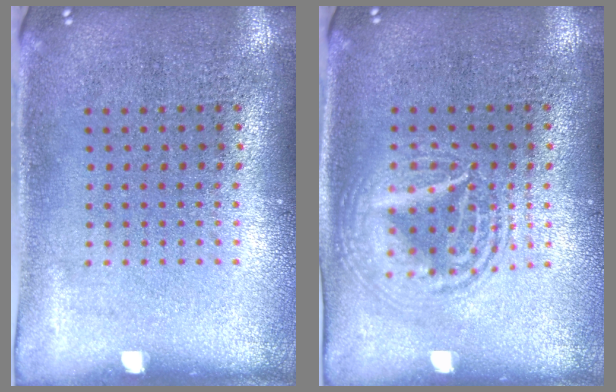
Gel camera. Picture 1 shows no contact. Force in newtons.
{"total": 1.8, "press": 1.8, "slide": 0.2}